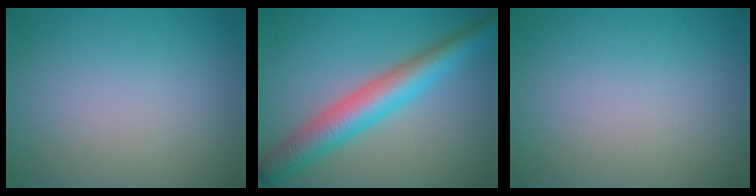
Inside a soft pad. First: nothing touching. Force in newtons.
{"total": 5.8, "press": 5.8, "slide": 0.1}
{"total": 0.0}